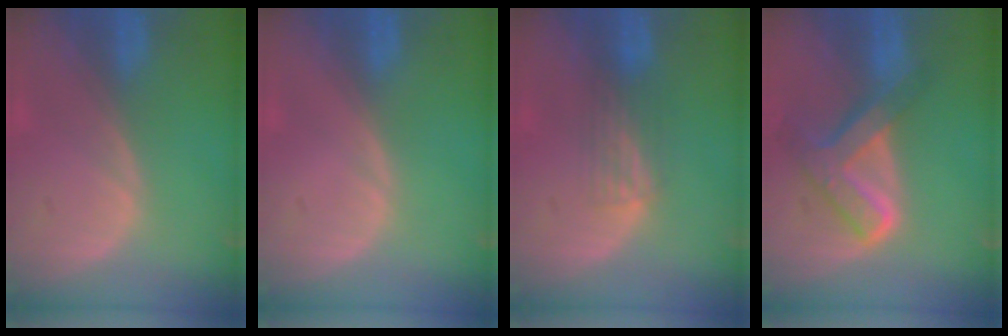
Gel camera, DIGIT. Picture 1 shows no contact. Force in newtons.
{"total": 0.0}
{"total": 2.9, "press": 2.6, "slide": 1.2}
{"total": 7.9, "press": 6.7, "slide": 4.1}